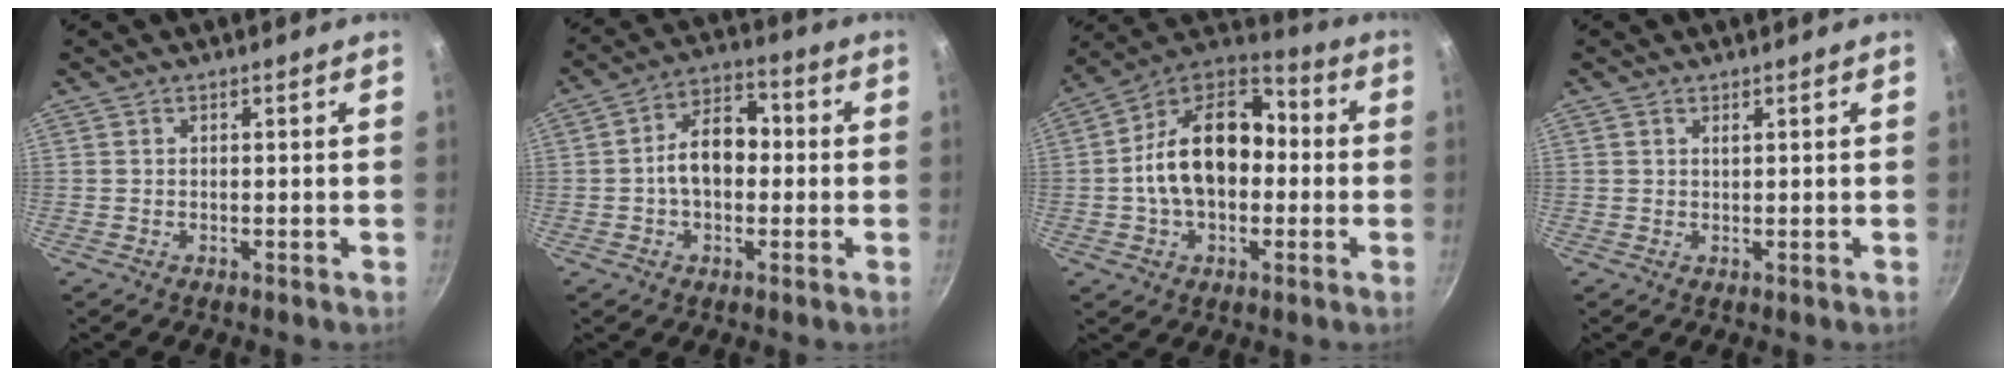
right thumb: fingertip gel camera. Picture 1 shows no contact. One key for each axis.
{"total": 10.5, "fx": -0.4, "fy": 7.0, "fz": 7.7, "tx": -0.092, "ty": 0.034, "tz": -0.020}
{"total": 19.2, "fx": -0.5, "fy": 12.9, "fz": 14.2, "tx": -0.213, "ty": 0.048, "tz": -0.028}
{"total": 0.6, "fx": 0.4, "fy": 0.2, "fz": 0.4, "tx": -0.007, "ty": 0.001, "tz": 0.007}